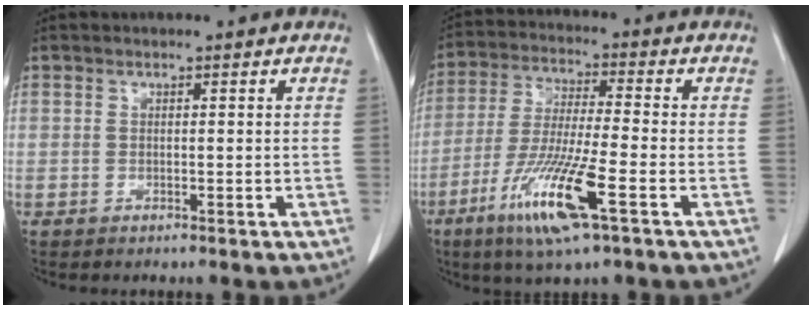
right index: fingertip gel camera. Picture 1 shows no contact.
{"total": 13.0, "force": [-6.1, 0.5, 11.5], "torque": [-0.236, -0.028, -0.113]}